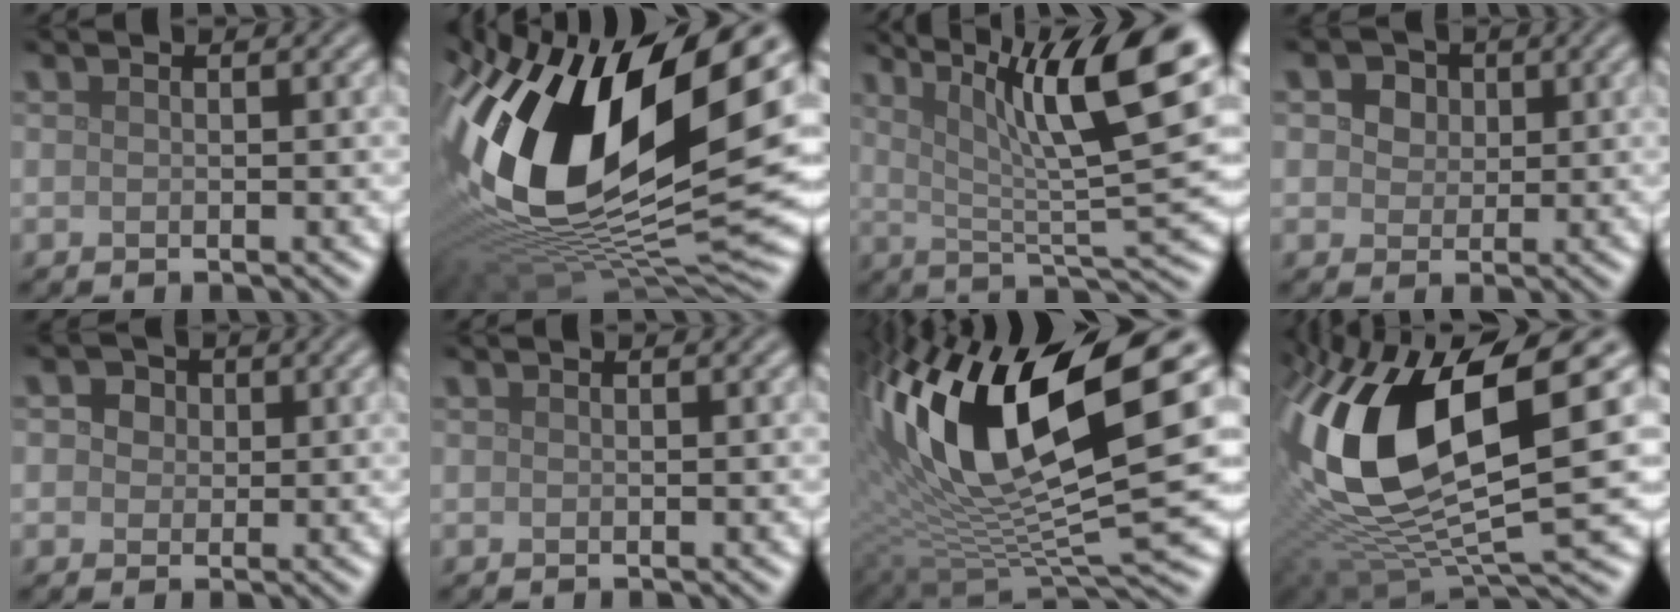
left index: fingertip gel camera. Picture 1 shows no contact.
{"total": 18.9, "force": [4.1, 9.8, 15.7], "torque": [-0.318, -0.004, 0.069]}
{"total": 11.9, "force": [4.9, 2.7, 10.5], "torque": [-0.160, 0.010, 0.079]}
{"total": 5.8, "force": [2.7, 4.1, 2.9], "torque": [-0.045, 0.017, 0.019]}
{"total": 3.6, "force": [1.3, 2.8, 1.8], "torque": [-0.020, 0.016, -0.004]}
{"total": 0.0}
{"total": 15.9, "force": [4.8, 6.0, 13.9], "torque": [-0.281, 0.010, 0.075]}
{"total": 15.7, "force": [2.8, 7.1, 13.7], "torque": [-0.293, -0.007, 0.051]}